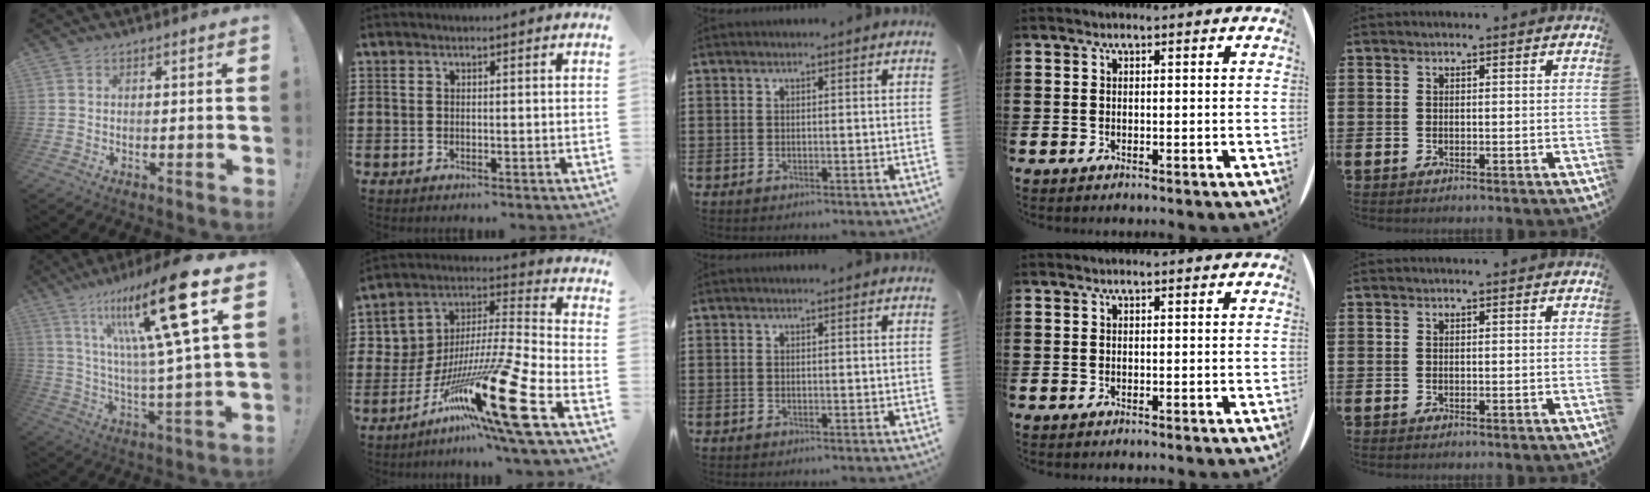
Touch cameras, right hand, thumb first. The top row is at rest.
{"thumb": {"total": 23.0, "force": [9.7, 2.8, 20.7], "torque": [-0.353, -0.050, 0.139]}, "index": {"total": 19.1, "force": [-9.6, 1.8, 16.4], "torque": [-0.322, 0.003, -0.162]}}